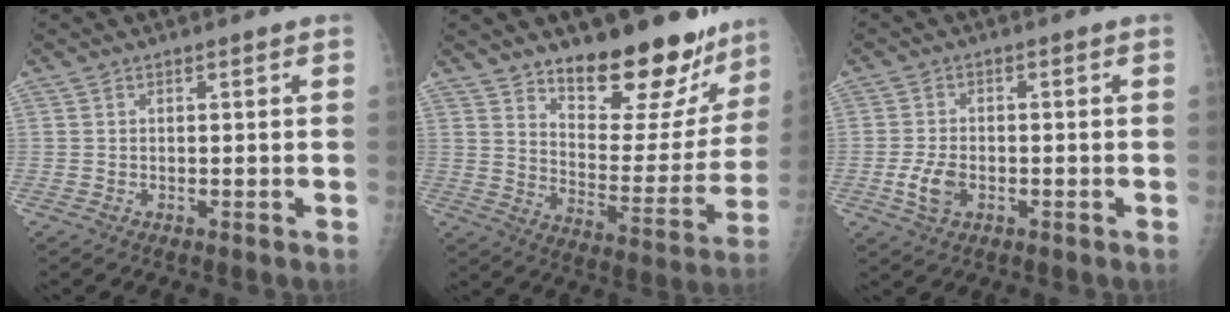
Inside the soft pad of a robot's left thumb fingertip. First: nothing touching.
{"total": 20.2, "force": [16.2, 7.6, 9.4], "torque": [-0.078, -0.125, 0.232]}
{"total": 4.9, "force": [-1.5, 3.1, 3.5], "torque": [-0.068, 0.004, -0.026]}